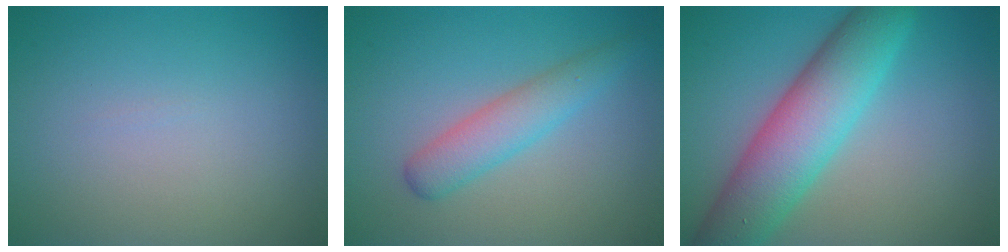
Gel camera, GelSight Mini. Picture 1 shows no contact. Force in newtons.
{"total": 3.2, "press": 3.2, "slide": 0.1}
{"total": 8.4, "press": 8.4, "slide": 0.2}